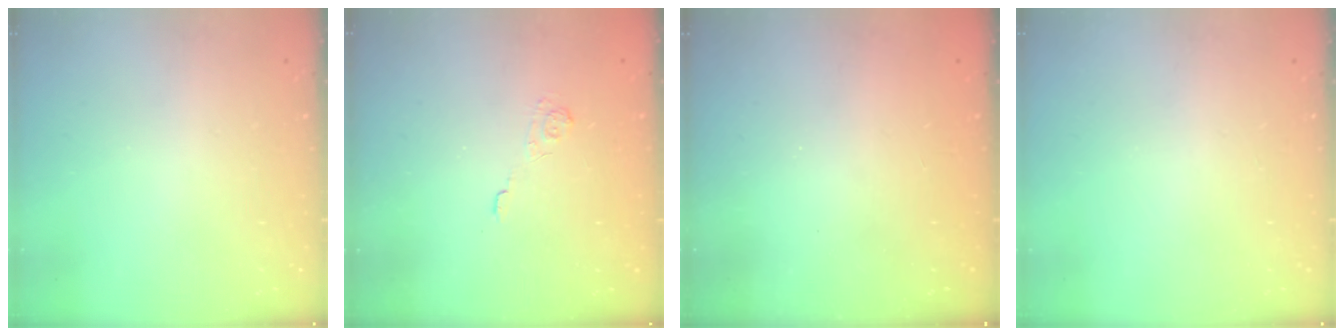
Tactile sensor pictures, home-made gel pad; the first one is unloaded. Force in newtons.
{"total": 2.0, "press": 1.4, "slide": 1.4}
{"total": 2.5, "press": 2.4, "slide": 0.8}
{"total": 0.0}